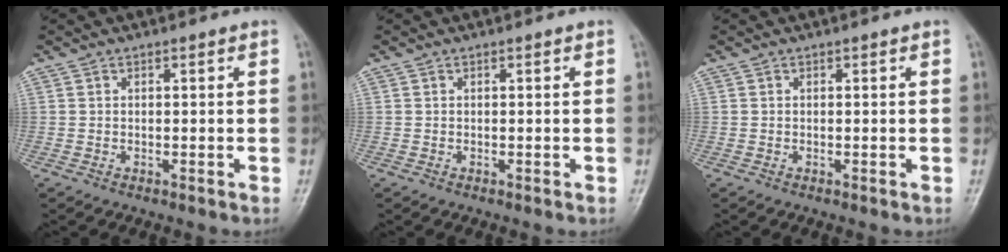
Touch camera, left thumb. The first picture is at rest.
{"total": 0.0}
{"total": 0.0}